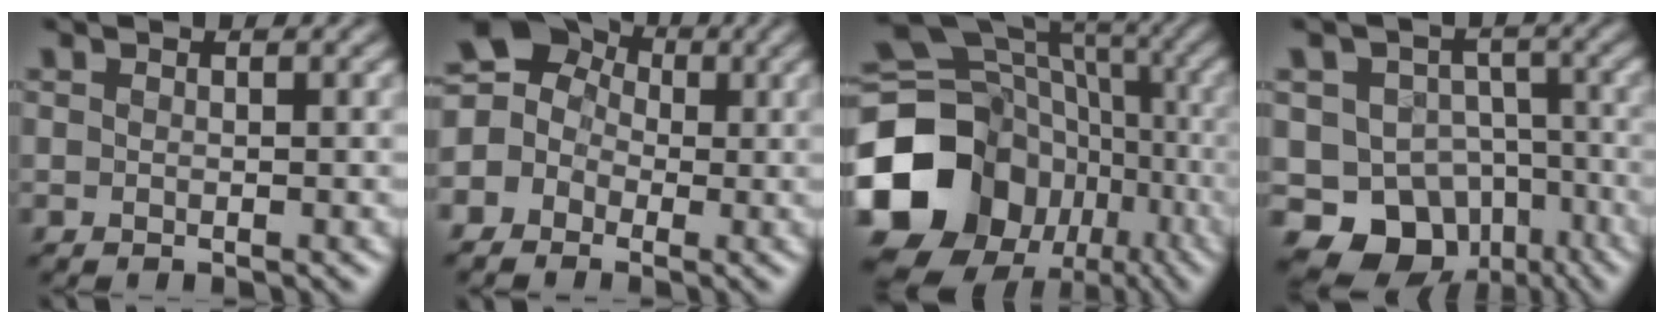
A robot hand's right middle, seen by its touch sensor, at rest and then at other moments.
{"total": 10.6, "force": [0.9, 9.7, 4.3], "torque": [-0.119, 0.045, -0.035]}
{"total": 21.3, "force": [-6.8, 18.2, 8.7], "torque": [-0.178, -0.027, -0.127]}
{"total": 9.6, "force": [-5.1, 7.5, 3.0], "torque": [-0.038, 0.006, -0.090]}